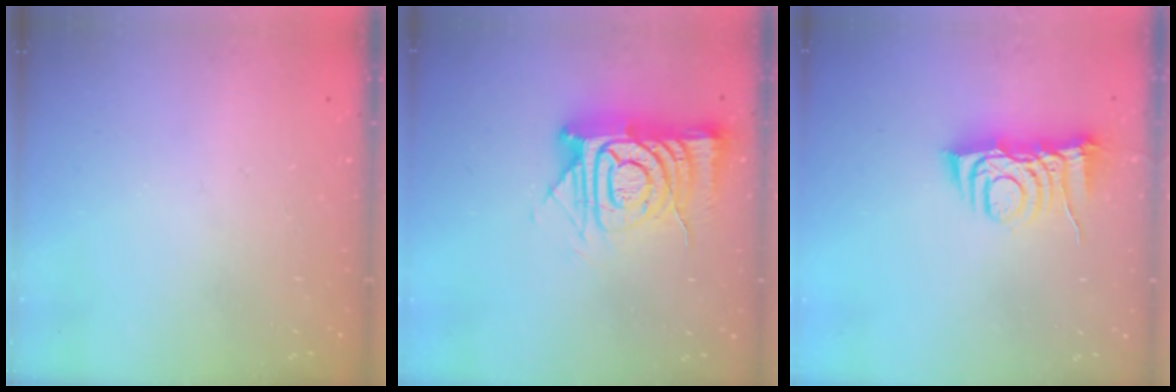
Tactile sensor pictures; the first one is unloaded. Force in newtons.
{"total": 15.8, "press": 15.7, "slide": 1.4}
{"total": 8.3, "press": 8.2, "slide": 1.1}